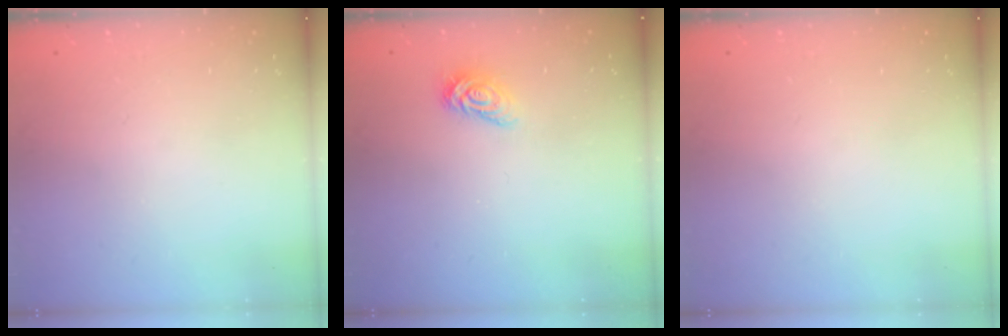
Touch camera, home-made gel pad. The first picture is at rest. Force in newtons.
{"total": 4.4, "press": 4.4, "slide": 0.2}
{"total": 0.0}